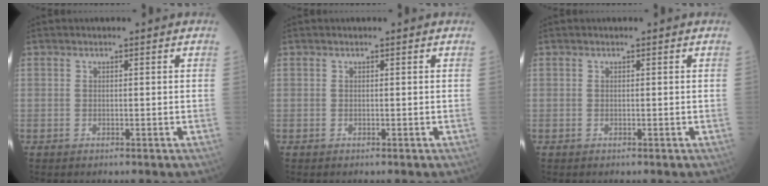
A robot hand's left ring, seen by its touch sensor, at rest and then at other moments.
{"total": 0.0}
{"total": 0.0}